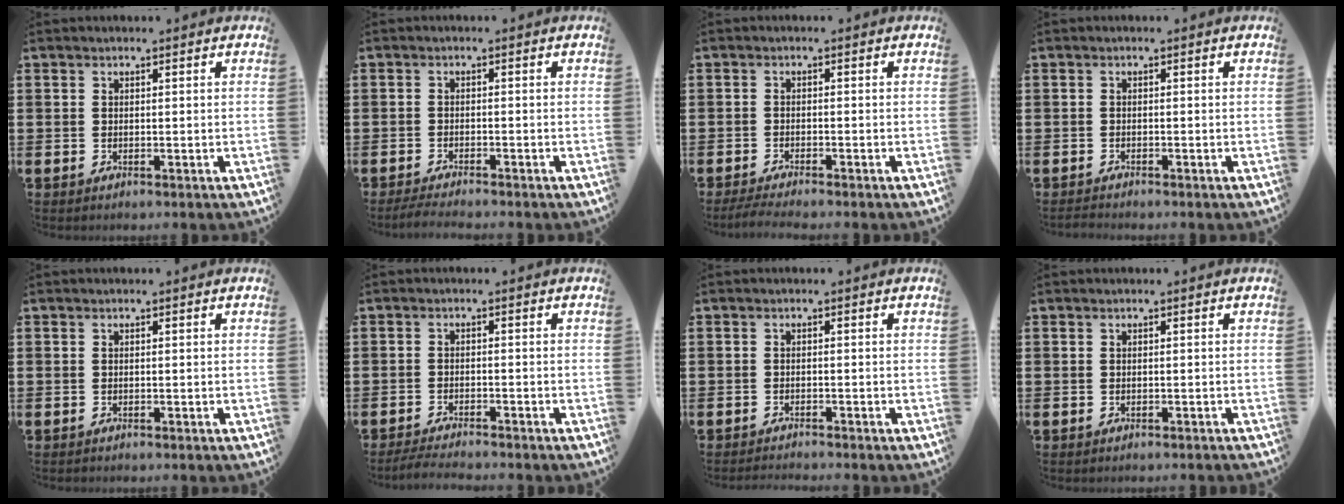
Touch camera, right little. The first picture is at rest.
{"total": 1.6, "force": [-1.5, 0.1, 0.8], "torque": [-0.013, 0.003, -0.028]}
{"total": 1.6, "force": [-1.3, 0.0, 0.9], "torque": [-0.015, 0.001, -0.024]}
{"total": 0.7, "force": [-0.7, 0.0, 0.1], "torque": [-0.003, -0.002, -0.014]}
{"total": 0.0}
{"total": 2.0, "force": [-1.9, 0.0, 0.6], "torque": [-0.010, 0.005, -0.037]}
{"total": 0.9, "force": [-0.8, -0.1, 0.1], "torque": [-0.002, -0.001, -0.017]}
{"total": 0.0}